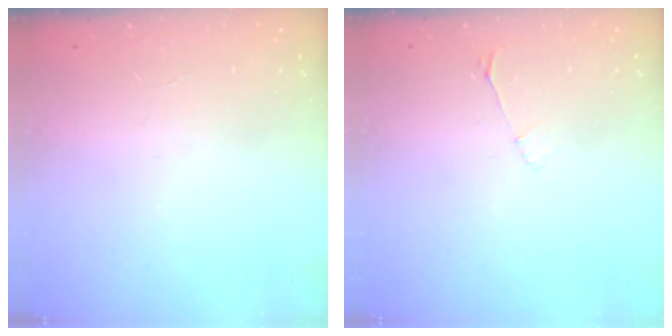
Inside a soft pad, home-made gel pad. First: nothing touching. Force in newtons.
{"total": 3.2, "press": 3.1, "slide": 0.4}